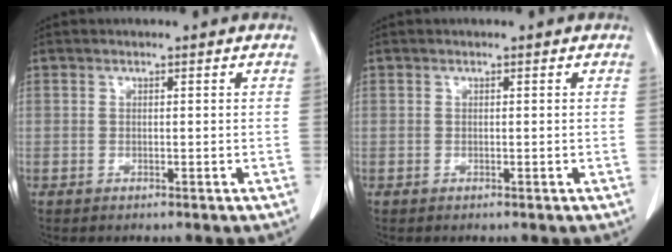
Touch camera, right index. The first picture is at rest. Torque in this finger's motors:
{"motor_torque": [0.00, 0.00, 0.00, 0.00]}